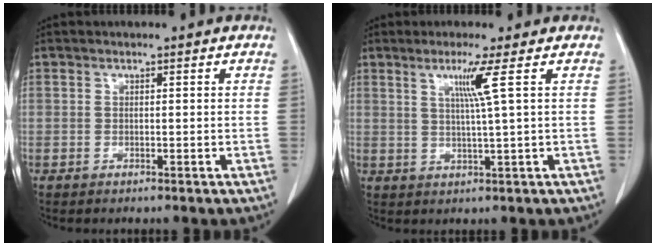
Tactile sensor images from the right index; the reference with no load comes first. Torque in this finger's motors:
{"motor_torque": [0.43, 0.11, 0.19, 0.10]}